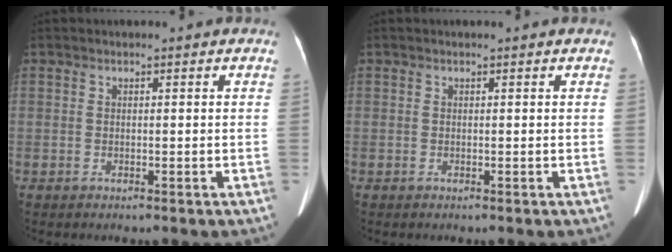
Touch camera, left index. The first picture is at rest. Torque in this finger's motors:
{"motor_torque": [0.03, -0.01, 0.00, -0.01]}